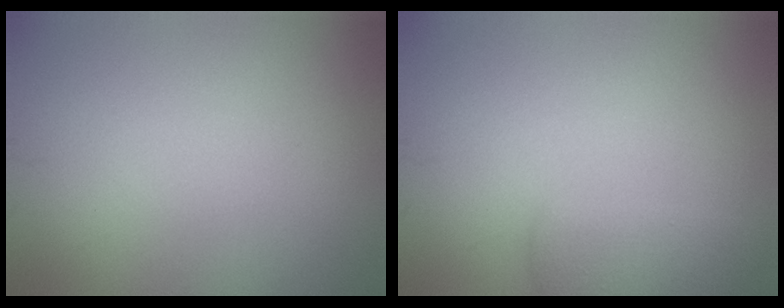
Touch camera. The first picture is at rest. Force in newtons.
{"total": 2.4, "press": 2.4, "slide": 0.1}